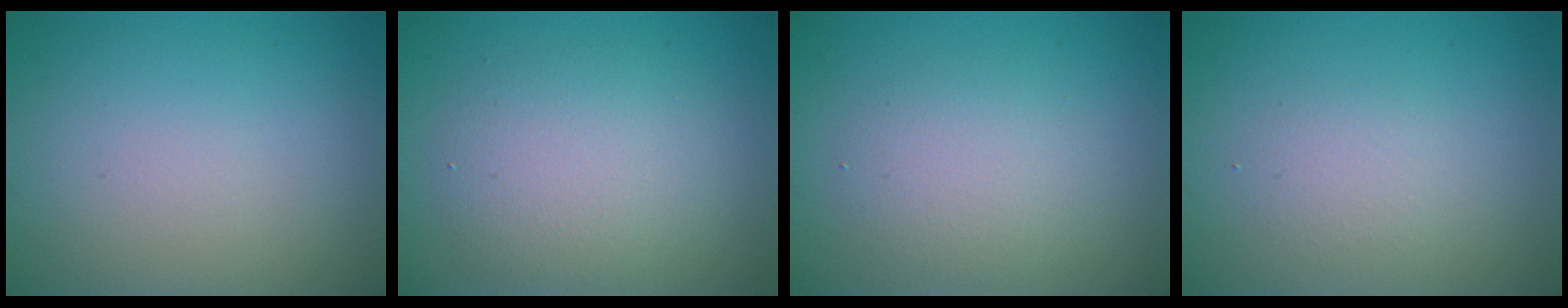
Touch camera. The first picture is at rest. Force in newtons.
{"total": 4.3, "press": 4.3, "slide": 0.2}
{"total": 2.8, "press": 2.8, "slide": 0.2}
{"total": 1.6, "press": 1.6, "slide": 0.2}